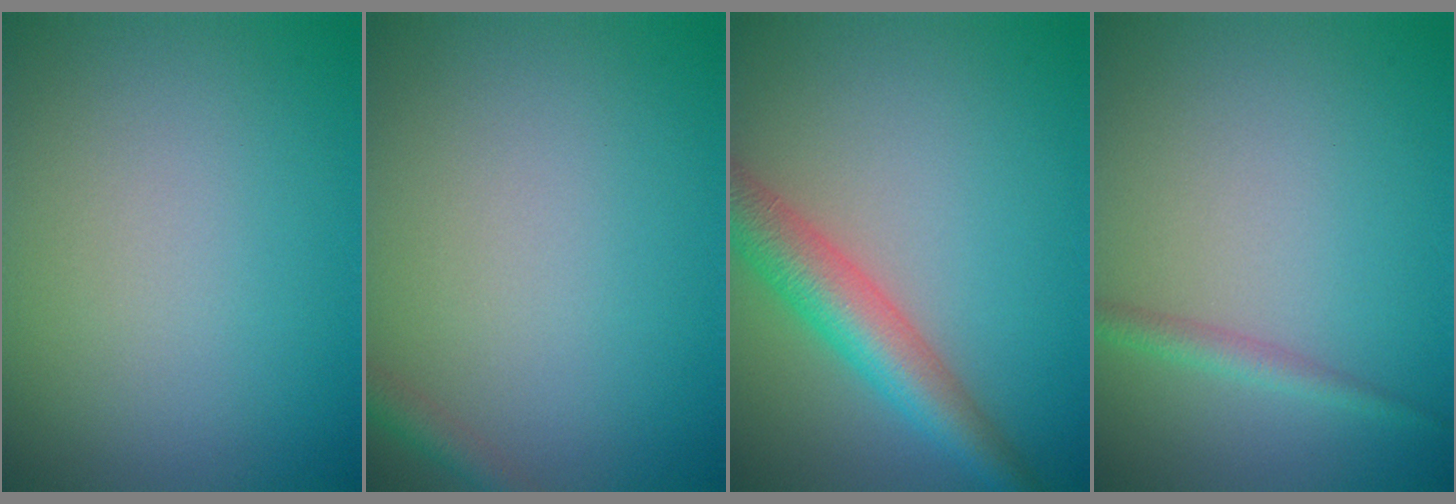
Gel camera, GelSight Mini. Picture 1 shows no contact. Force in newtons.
{"total": 1.4, "press": 1.3, "slide": 0.1}
{"total": 5.3, "press": 5.3, "slide": 0.2}
{"total": 1.6, "press": 1.5, "slide": 0.2}